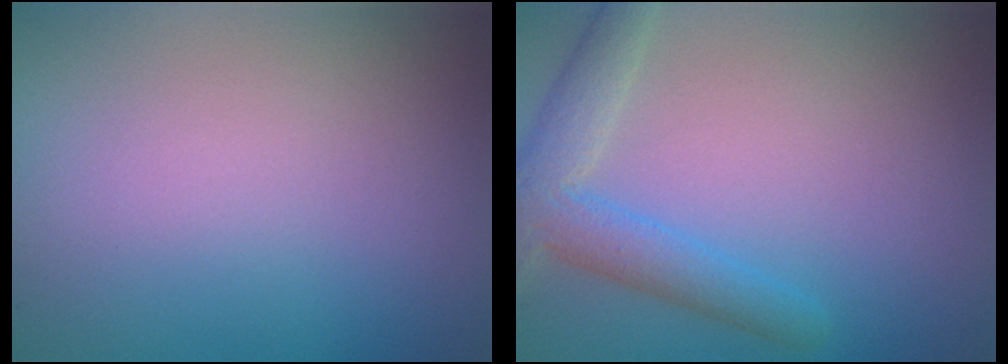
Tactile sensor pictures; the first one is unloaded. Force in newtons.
{"total": 4.4, "press": 4.4, "slide": 0.2}